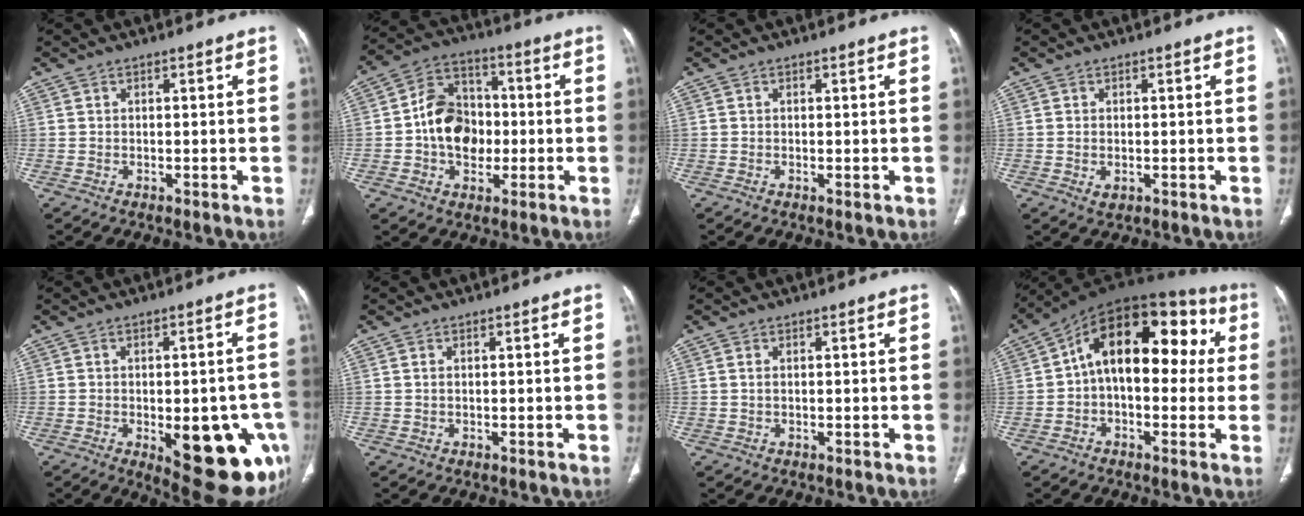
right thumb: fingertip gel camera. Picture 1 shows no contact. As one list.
[{"total": 12.6, "force": [-1.0, 9.7, 8.0], "torque": [-0.100, 0.028, -0.023]}, {"total": 0.0}, {"total": 1.6, "force": [-0.3, 1.1, 1.2], "torque": [-0.025, -0.003, -0.002]}, {"total": 18.4, "force": [-6.2, 7.9, 15.5], "torque": [-0.134, 0.007, -0.056]}, {"total": 0.5, "force": [0.2, 0.3, 0.4], "torque": [-0.012, 0.006, 0.005]}, {"total": 0.8, "force": [0.2, 0.4, 0.6], "torque": [-0.018, 0.004, 0.007]}, {"total": 19.4, "force": [2.6, 11.0, 15.8], "torque": [-0.191, 0.055, 0.026]}]